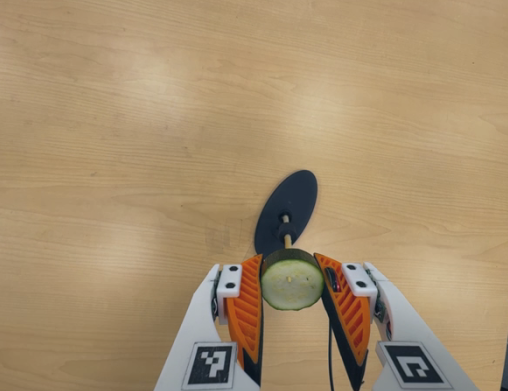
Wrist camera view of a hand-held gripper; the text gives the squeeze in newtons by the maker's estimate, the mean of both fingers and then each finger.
{"total": 10.0, "left": 8.9, "right": 11.1}